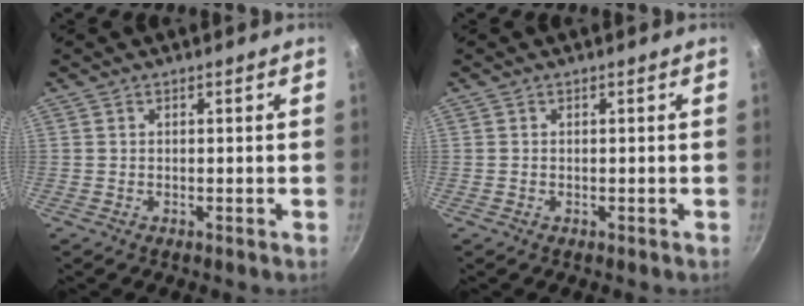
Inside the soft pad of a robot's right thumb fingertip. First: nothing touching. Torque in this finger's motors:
{"motor_torque": [-0.41, 0.03, 0.37, -0.07, 0.03]}